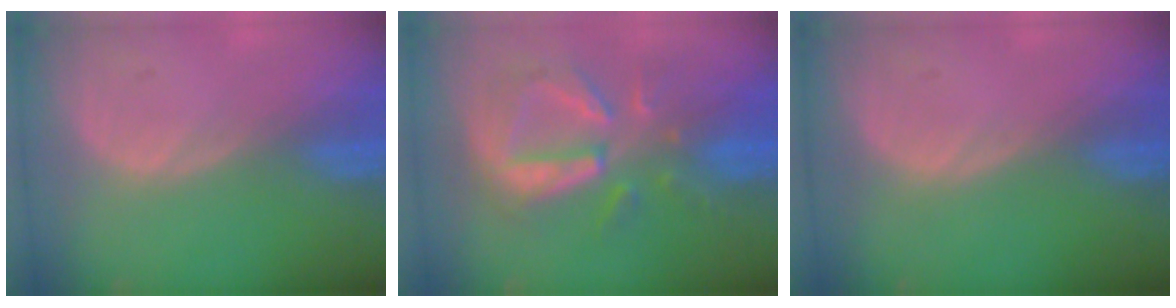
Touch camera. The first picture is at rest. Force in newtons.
{"total": 9.5, "press": 8.8, "slide": 3.6}
{"total": 0.0}